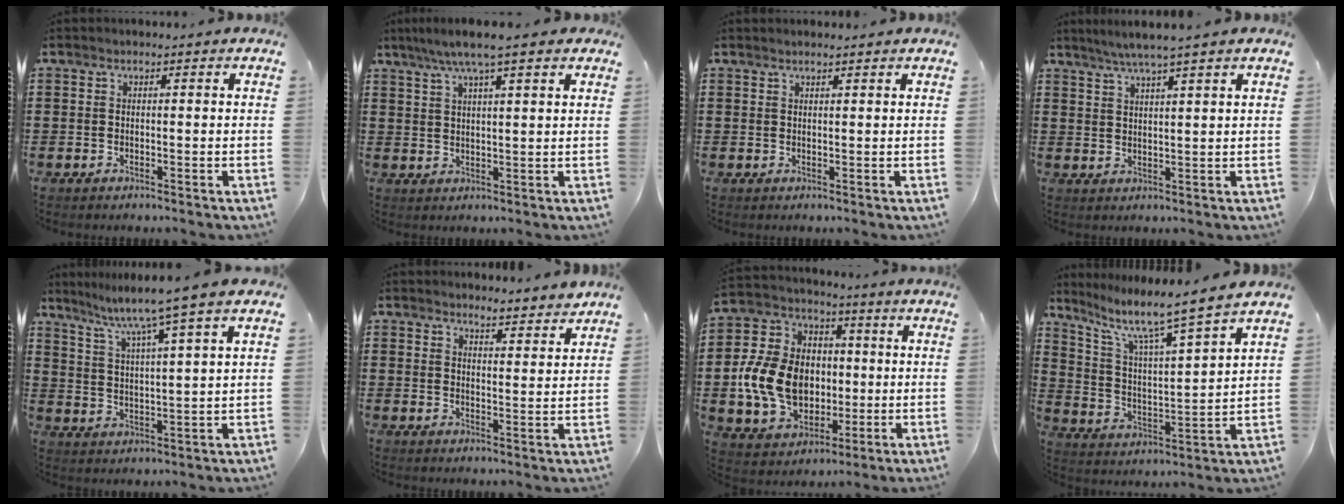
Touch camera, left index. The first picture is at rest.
{"total": 6.2, "force": [4.5, 0.6, 4.2], "torque": [-0.091, -0.004, 0.079]}
{"total": 0.9, "force": [0.8, 0.0, 0.3], "torque": [-0.007, -0.001, 0.016]}
{"total": 4.0, "force": [3.3, -0.7, 2.2], "torque": [-0.050, -0.009, 0.058]}
{"total": 6.6, "force": [5.1, -1.2, 4.0], "torque": [-0.097, -0.033, 0.078]}
{"total": 3.8, "force": [3.8, 0.4, 0.4], "torque": [-0.013, -0.015, 0.068]}
{"total": 12.8, "force": [-1.0, 10.3, 7.5], "torque": [-0.197, 0.027, -0.016]}
{"total": 7.4, "force": [6.0, 0.1, 4.3], "torque": [-0.109, -0.042, 0.093]}